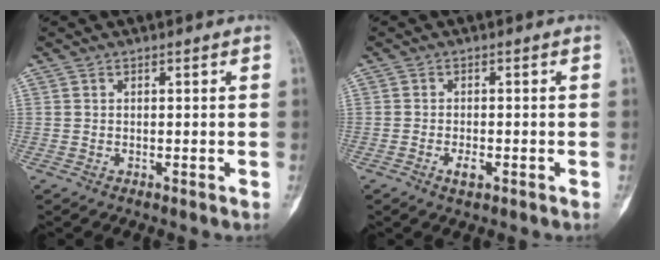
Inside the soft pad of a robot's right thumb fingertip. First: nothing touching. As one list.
[{"total": 2.4, "force": [-1.1, 1.1, 1.8], "torque": [-0.029, 0.005, -0.020]}]